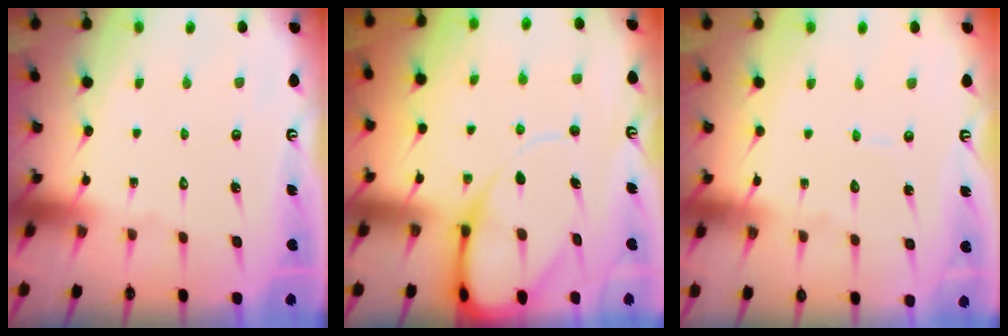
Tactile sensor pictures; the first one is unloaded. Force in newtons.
{"total": 11.1, "press": 11.0, "slide": 1.2}
{"total": 3.8, "press": 3.7, "slide": 0.3}